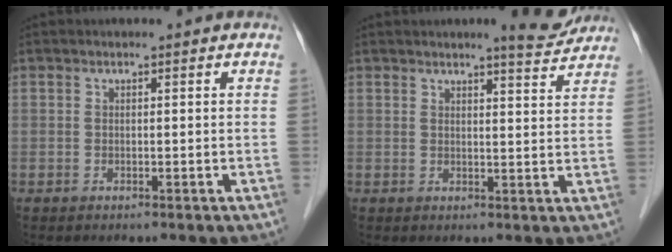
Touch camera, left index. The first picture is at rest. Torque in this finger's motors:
{"motor_torque": [0.94, -0.72, 0.18, 0.00]}